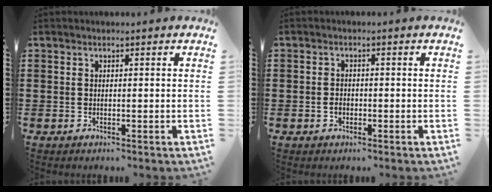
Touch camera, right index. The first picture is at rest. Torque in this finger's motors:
{"motor_torque": [0.09, 2.04, -0.07, -0.01]}